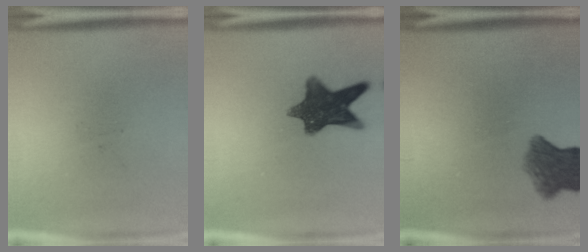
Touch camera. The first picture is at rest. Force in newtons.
{"total": 10.8}
{"total": 6.7}